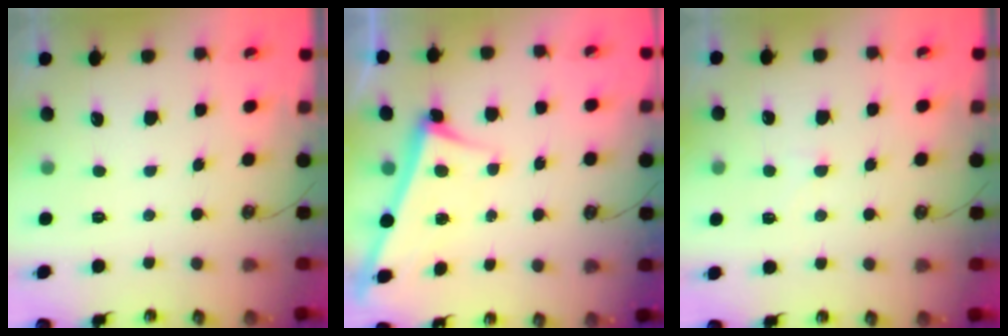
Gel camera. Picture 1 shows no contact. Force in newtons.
{"total": 2.6, "press": 2.5, "slide": 0.7}
{"total": 2.9, "press": 2.7, "slide": 0.9}